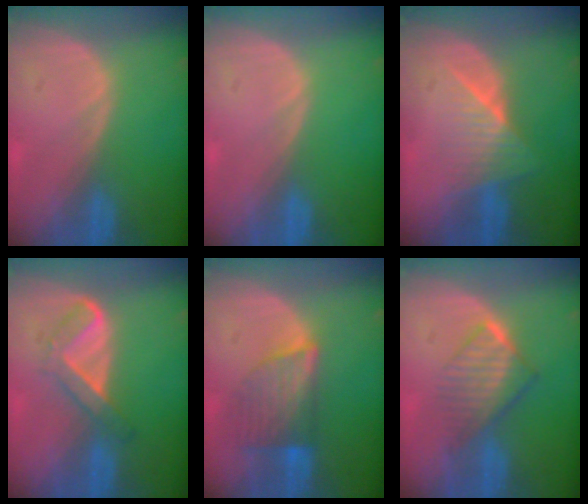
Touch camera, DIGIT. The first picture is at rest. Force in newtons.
{"total": 0.0}
{"total": 6.3, "press": 5.6, "slide": 2.9}
{"total": 5.5, "press": 4.6, "slide": 3.1}
{"total": 6.9, "press": 6.5, "slide": 2.2}
{"total": 6.4, "press": 5.7, "slide": 2.9}